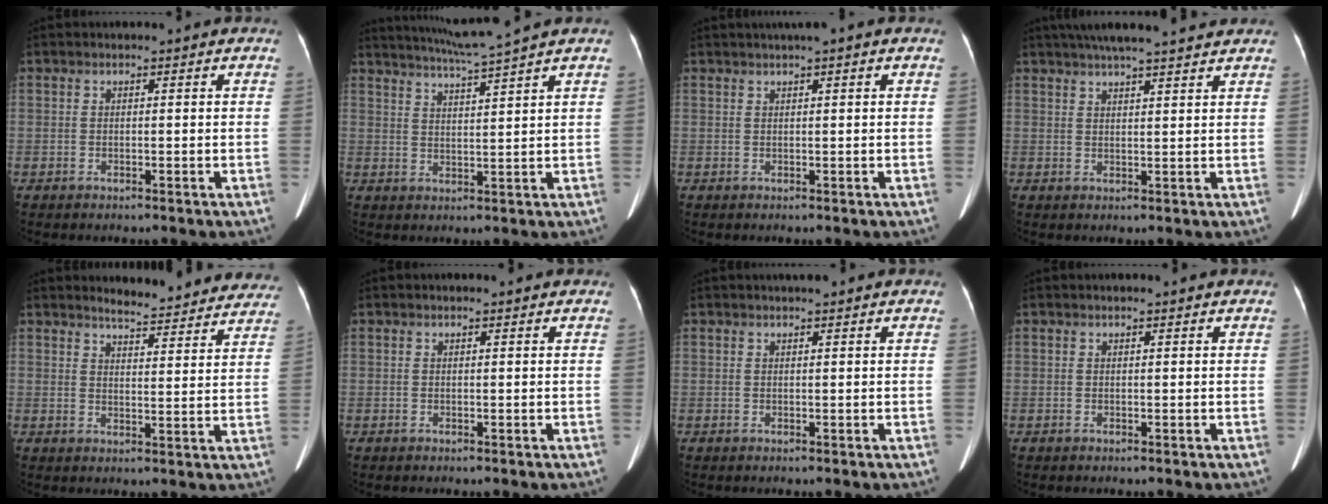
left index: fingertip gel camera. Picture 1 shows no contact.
{"total": 7.0, "force": [6.1, -2.3, 2.5], "torque": [-0.047, -0.007, 0.105]}
{"total": 2.8, "force": [1.8, 0.0, 2.1], "torque": [-0.036, 0.019, 0.029]}
{"total": 12.3, "force": [10.7, 0.8, 6.1], "torque": [-0.098, 0.031, 0.145]}
{"total": 15.6, "force": [14.9, 2.6, 3.8], "torque": [-0.025, -0.037, 0.157]}
{"total": 0.6, "force": [0.5, 0.2, 0.3], "torque": [-0.011, 0.008, 0.006]}
{"total": 1.4, "force": [1.1, 0.2, 0.9], "torque": [-0.013, 0.007, 0.016]}
{"total": 1.0, "force": [0.8, 0.1, 0.5], "torque": [-0.009, 0.015, 0.012]}